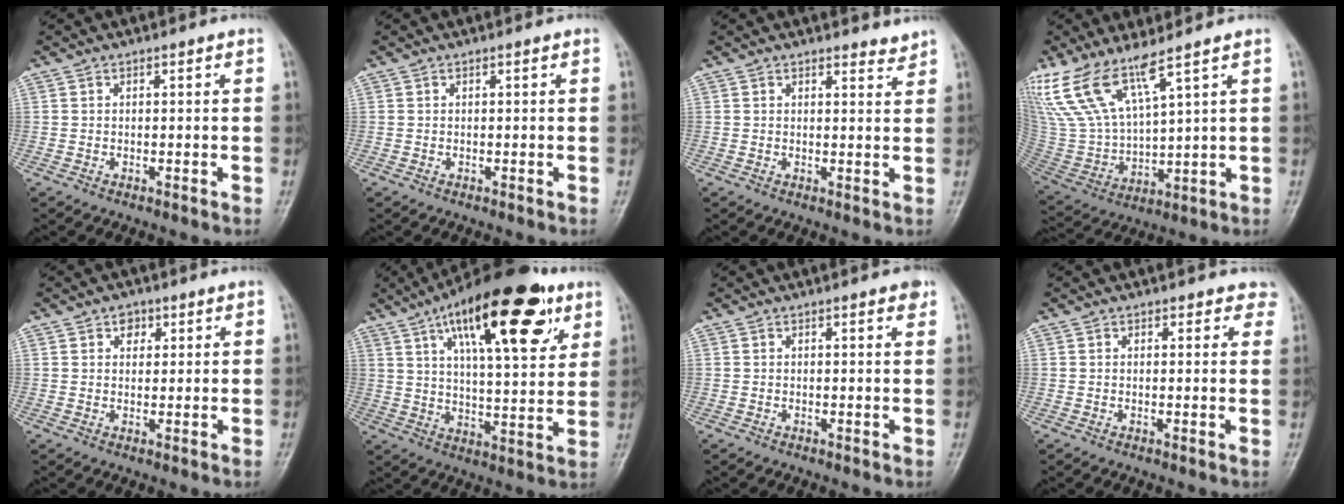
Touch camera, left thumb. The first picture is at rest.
{"total": 0.0}
{"total": 2.3, "force": [2.2, 0.6, 0.4], "torque": [0.008, -0.018, 0.025]}
{"total": 13.0, "force": [9.3, 2.8, 8.6], "torque": [-0.181, -0.043, 0.209]}
{"total": 2.7, "force": [1.4, 2.0, 1.1], "torque": [0.001, -0.004, 0.018]}
{"total": 23.9, "force": [12.0, 8.5, 18.9], "torque": [-0.268, -0.022, 0.187]}
{"total": 1.5, "force": [1.0, 0.4, 1.1], "torque": [-0.012, -0.003, 0.008]}
{"total": 2.9, "force": [2.3, 1.7, 0.5], "torque": [0.031, -0.007, 0.013]}